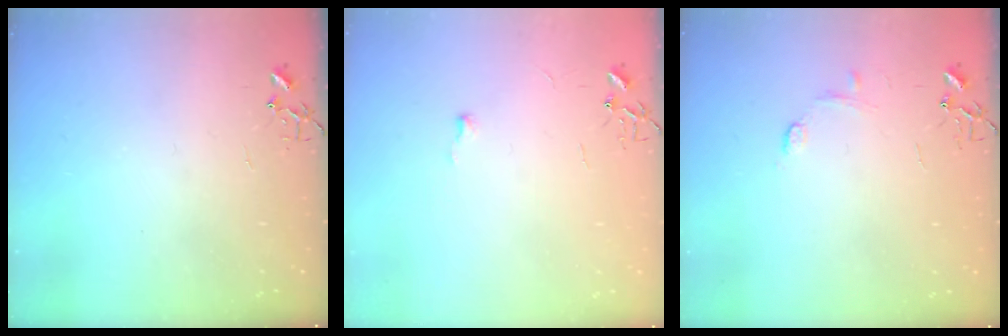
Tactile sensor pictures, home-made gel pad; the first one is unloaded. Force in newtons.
{"total": 3.3, "press": 3.3, "slide": 0.5}
{"total": 6.6, "press": 6.6, "slide": 0.9}